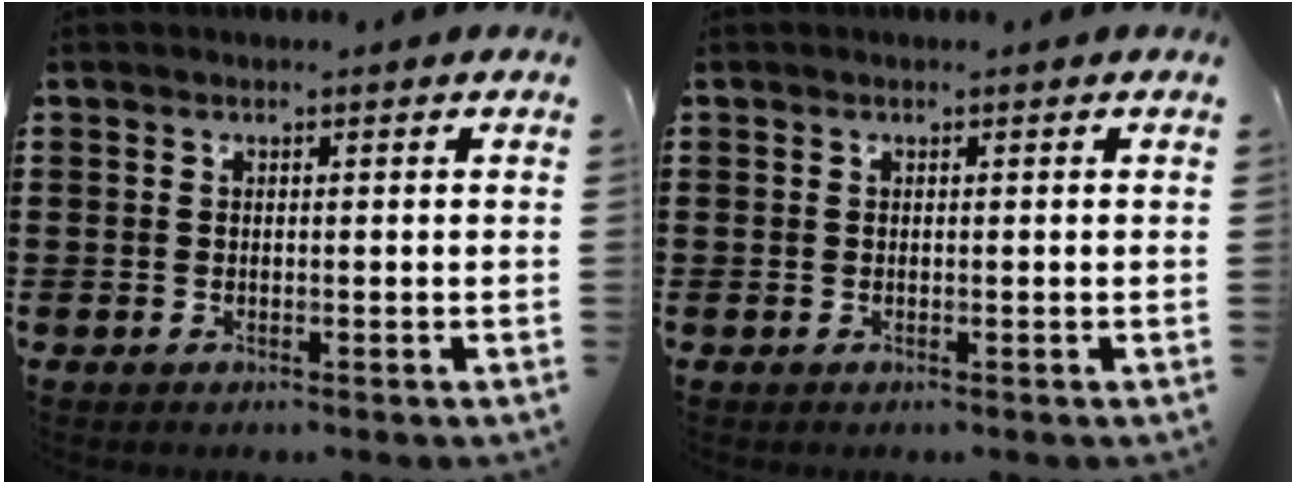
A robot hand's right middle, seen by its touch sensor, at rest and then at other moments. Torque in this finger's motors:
{"motor_torque": [-0.07, -0.07, 0.01, -0.01]}